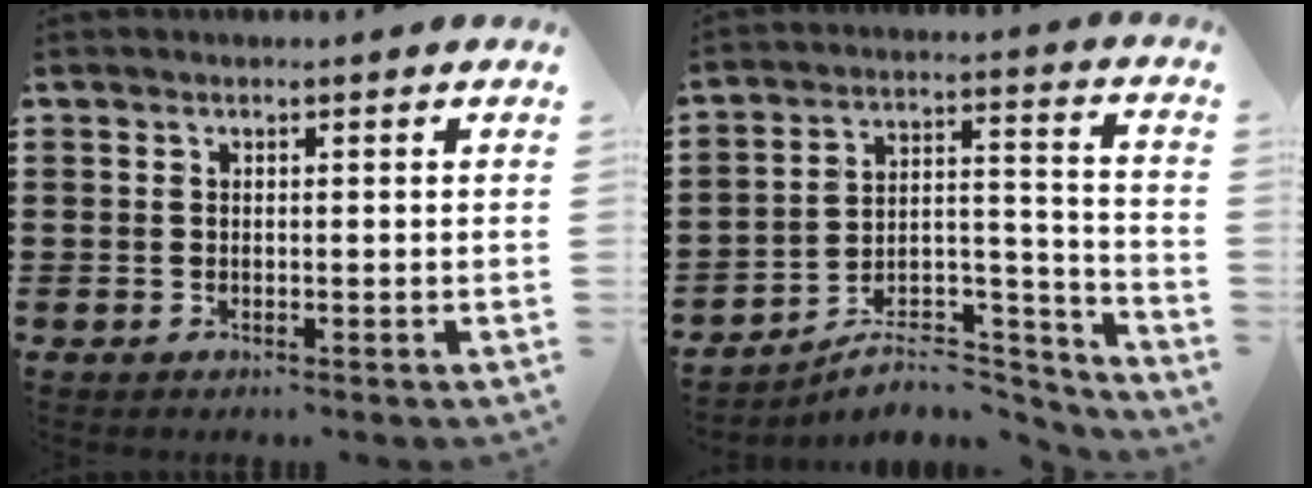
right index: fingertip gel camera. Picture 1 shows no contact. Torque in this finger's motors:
{"motor_torque": [-1.15, 0.95, -1.05, -0.21]}